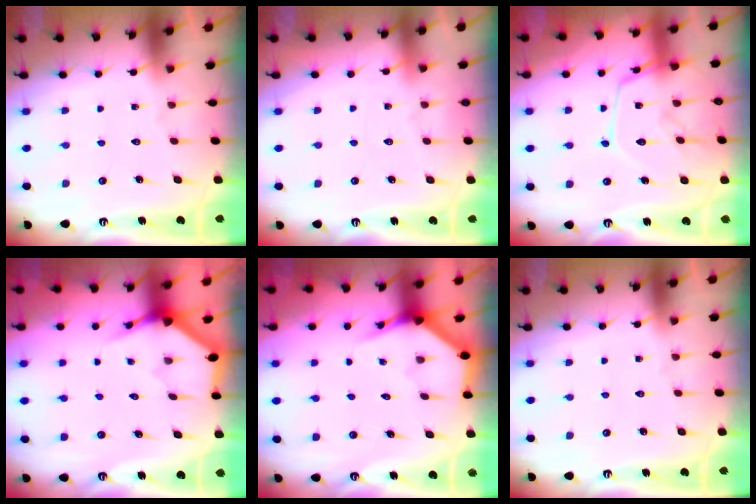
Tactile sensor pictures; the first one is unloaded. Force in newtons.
{"total": 3.4, "press": 3.4, "slide": 0.5}
{"total": 14.5, "press": 14.5, "slide": 0.9}
{"total": 3.4, "press": 3.4, "slide": 0.3}
{"total": 3.8, "press": 3.8, "slide": 0.2}
{"total": 0.0}